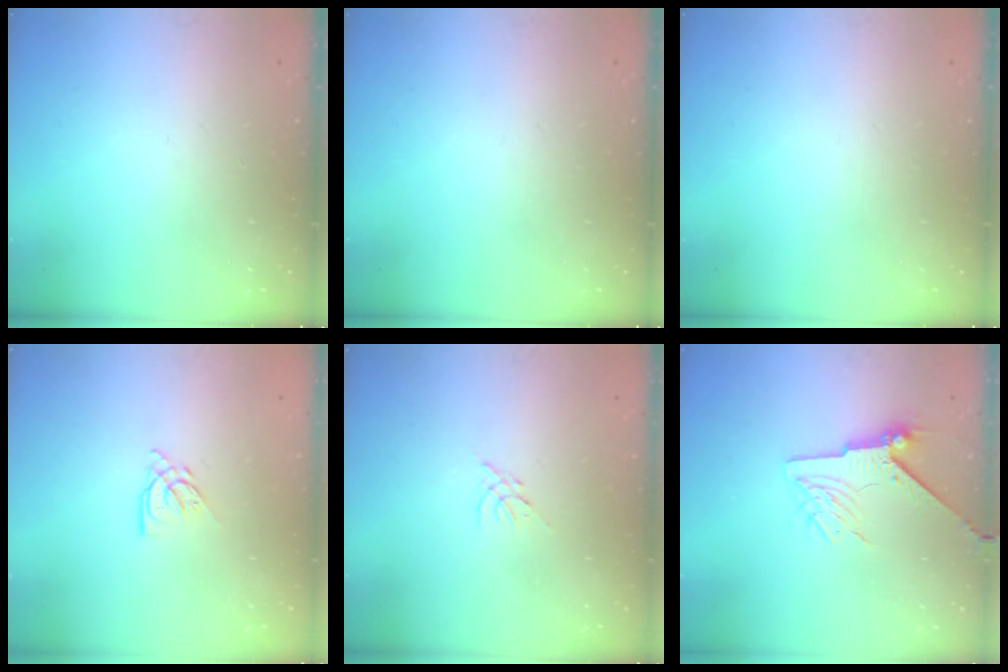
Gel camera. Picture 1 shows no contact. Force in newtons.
{"total": 0.0}
{"total": 0.0}
{"total": 5.0, "press": 5.0, "slide": 0.5}
{"total": 0.0}
{"total": 7.3, "press": 7.2, "slide": 1.1}